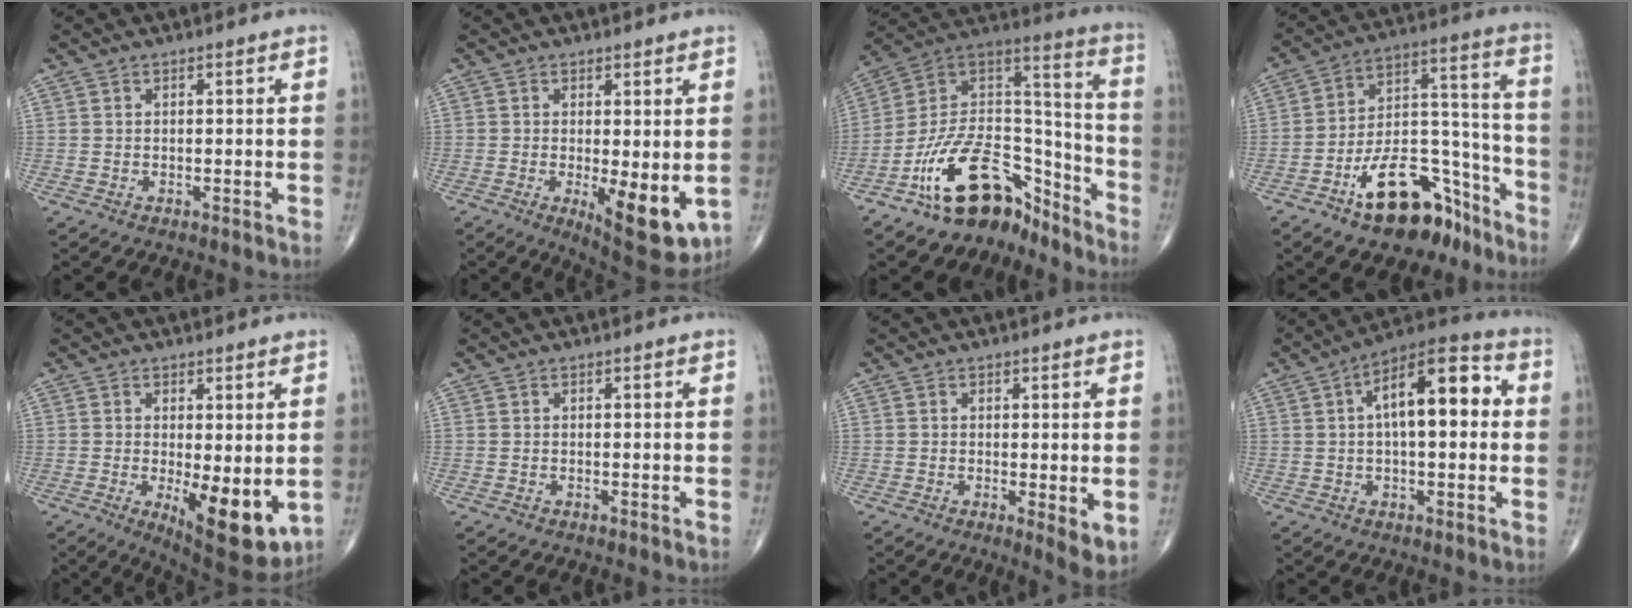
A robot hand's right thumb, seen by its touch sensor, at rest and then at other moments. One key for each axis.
{"total": 10.7, "fx": -2.0, "fy": 3.9, "fz": 9.8, "tx": -0.127, "ty": -0.025, "tz": -0.018}
{"total": 20.2, "fx": -14.0, "fy": 10.0, "fz": 10.6, "tx": -0.145, "ty": 0.122, "tz": -0.244}
{"total": 18.4, "fx": -11.6, "fy": 9.1, "fz": 11.1, "tx": -0.133, "ty": 0.107, "tz": -0.184}
{"total": 11.6, "fx": -2.0, "fy": 4.3, "fz": 10.6, "tx": -0.142, "ty": -0.027, "tz": -0.015}
{"total": 0.0}
{"total": 4.4, "fx": -0.3, "fy": 1.3, "fz": 4.2, "tx": -0.062, "ty": -0.015, "tz": -0.006}
{"total": 14.4, "fx": 2.3, "fy": 6.2, "fz": 12.8, "tx": -0.181, "ty": 0.029, "tz": 0.025}